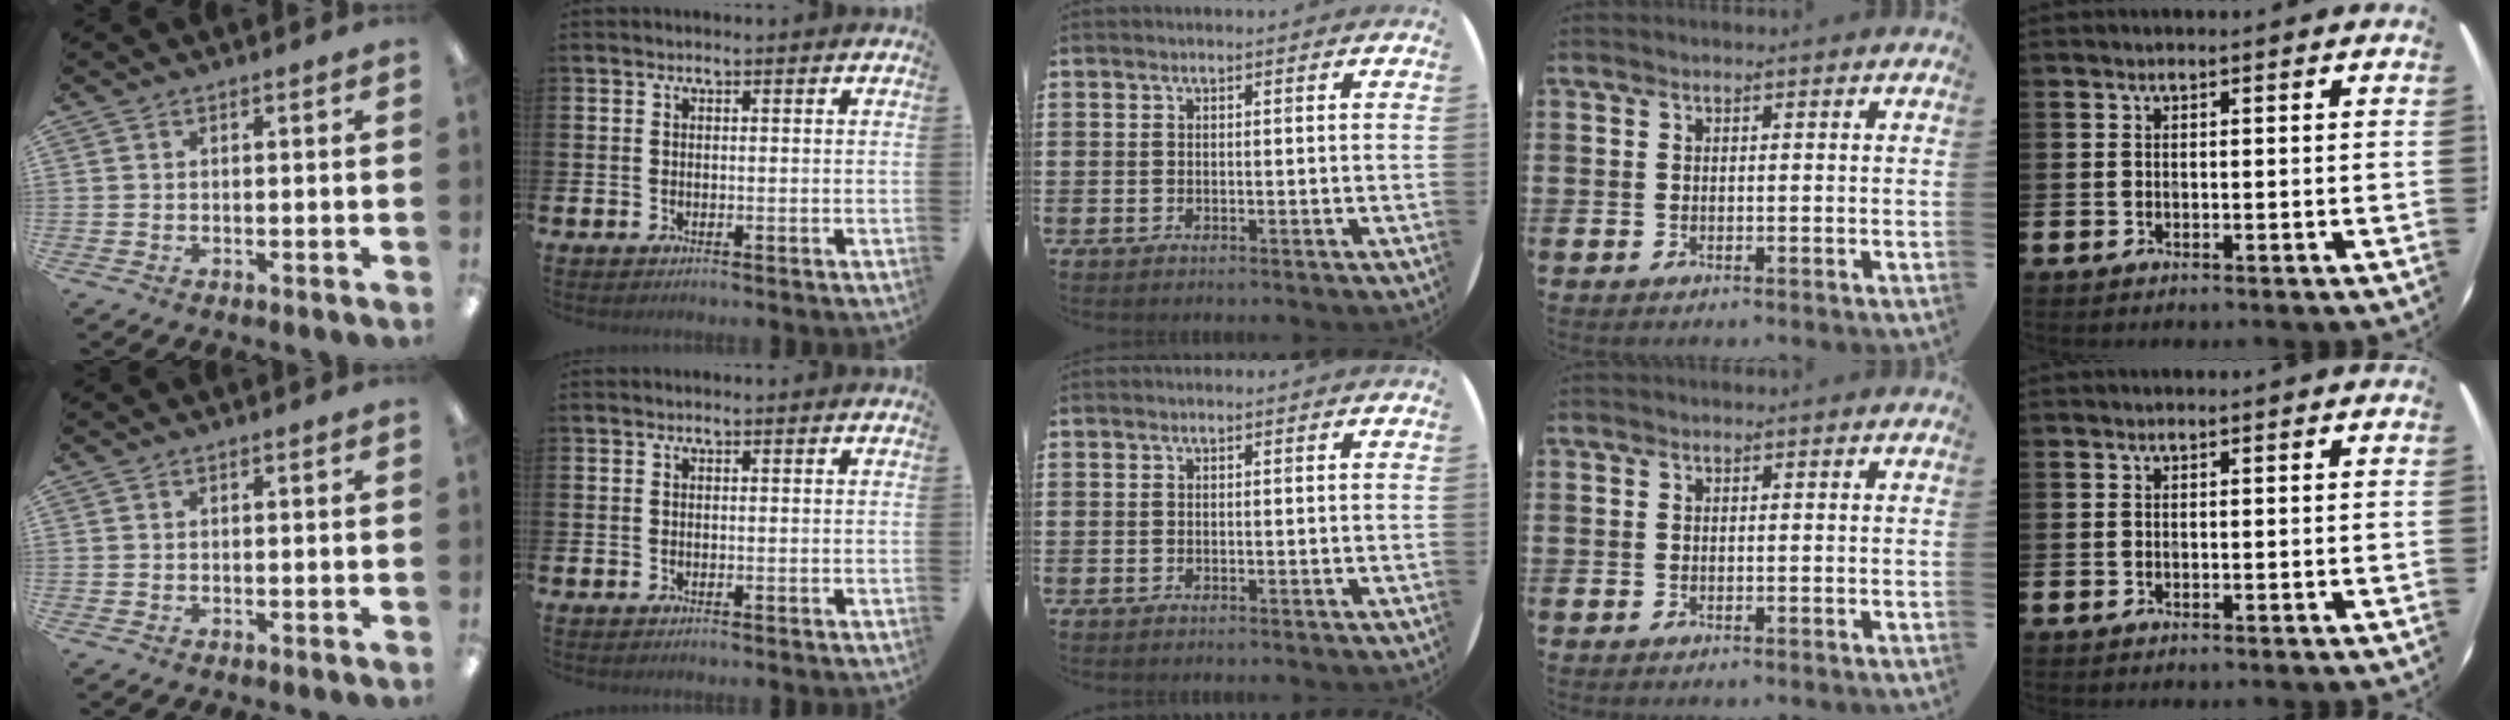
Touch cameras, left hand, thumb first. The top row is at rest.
{}